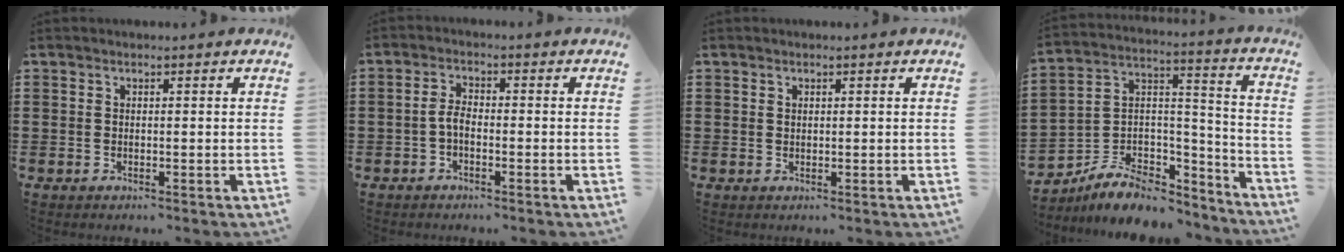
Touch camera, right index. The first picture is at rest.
{"total": 2.6, "force": [-1.0, 1.1, 2.1], "torque": [-0.055, -0.001, -0.025]}
{"total": 0.5, "force": [0.3, 0.4, 0.1], "torque": [-0.003, 0.001, 0.007]}
{"total": 7.4, "force": [-5.4, 4.3, 2.7], "torque": [-0.064, 0.009, -0.102]}